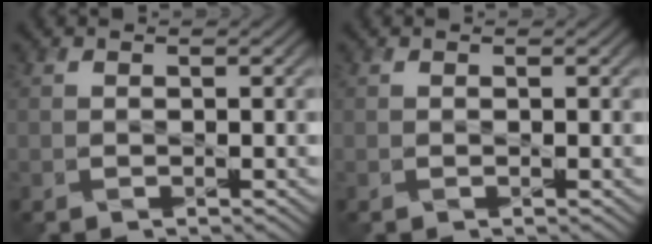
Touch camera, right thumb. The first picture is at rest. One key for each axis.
{"total": 0.0}